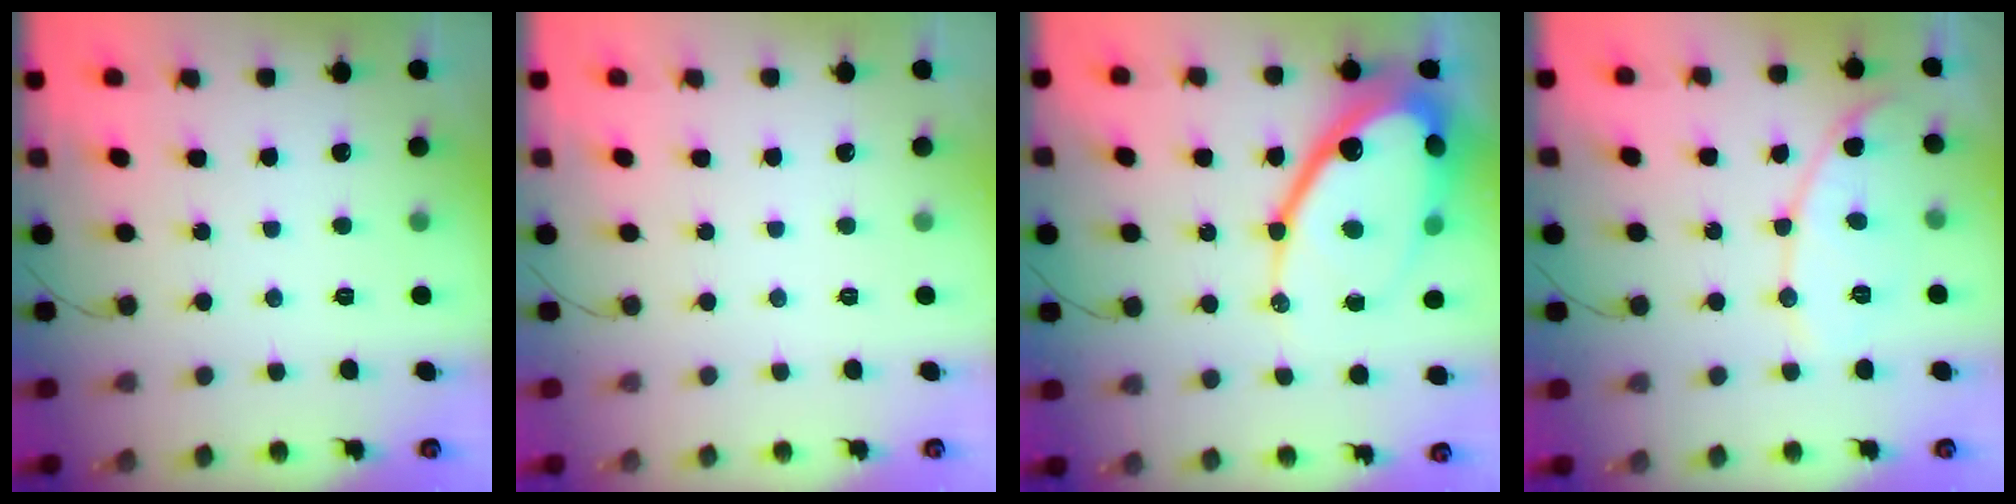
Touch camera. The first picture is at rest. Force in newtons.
{"total": 0.0}
{"total": 25.5, "press": 25.4, "slide": 2.3}
{"total": 9.7, "press": 9.7, "slide": 0.4}